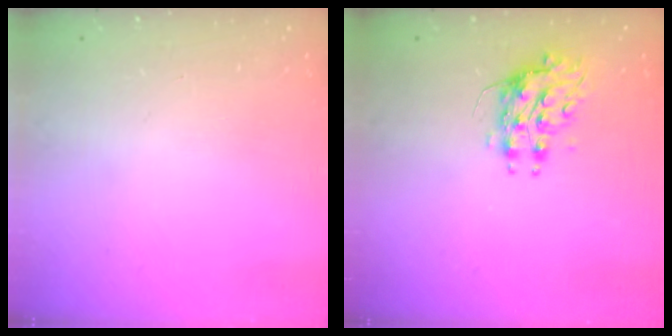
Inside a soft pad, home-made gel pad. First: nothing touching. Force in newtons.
{"total": 8.1, "press": 8.1, "slide": 0.2}